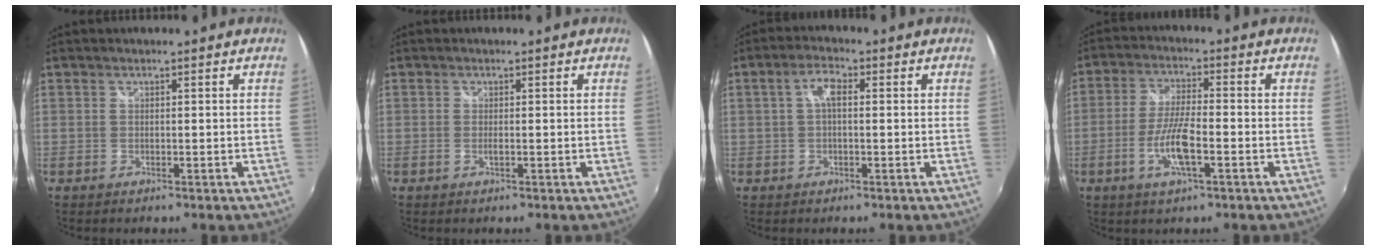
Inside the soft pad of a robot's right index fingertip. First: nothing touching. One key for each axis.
{"total": 0.7, "fx": -0.2, "fy": 0.1, "fz": 0.7, "tx": -0.014, "ty": -0.001, "tz": -0.005}
{"total": 3.6, "fx": 0.4, "fy": 1.5, "fz": 3.3, "tx": -0.062, "ty": 0.011, "tz": 0.008}
{"total": 8.1, "fx": -3.0, "fy": 1.6, "fz": 7.3, "tx": -0.149, "ty": -0.004, "tz": -0.058}